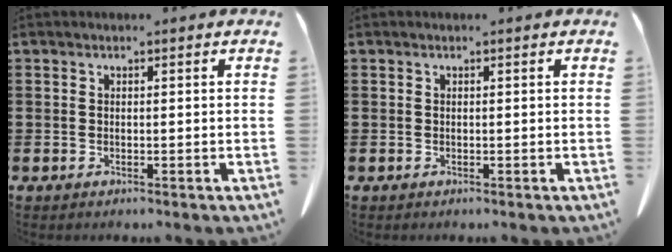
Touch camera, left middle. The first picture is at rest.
{"total": 0.0}